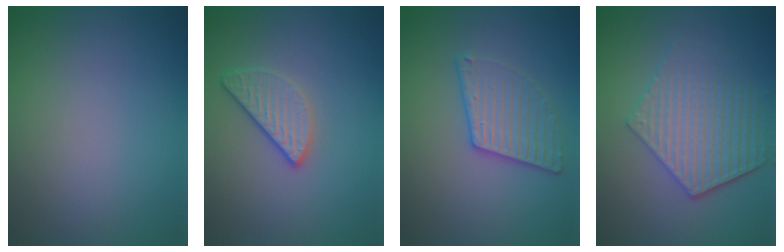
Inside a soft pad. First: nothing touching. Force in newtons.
{"total": 2.7, "press": 2.3, "slide": 1.3}
{"total": 3.1, "press": 3.0, "slide": 0.8}
{"total": 5.1, "press": 4.3, "slide": 2.8}